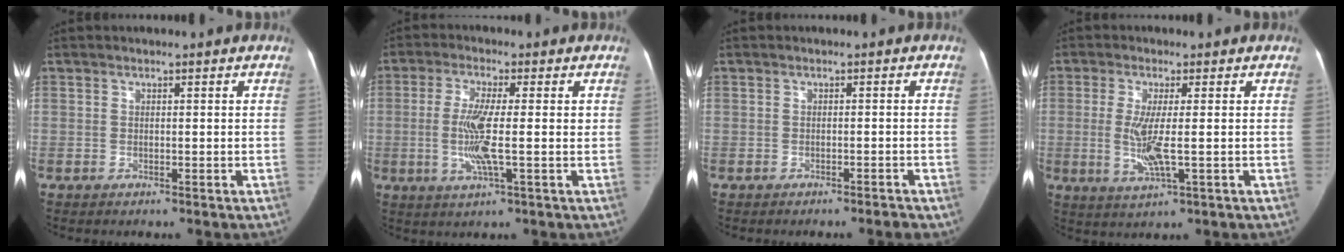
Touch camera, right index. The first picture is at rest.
{"total": 7.6, "force": [-0.5, 1.4, 7.4], "torque": [-0.151, 0.001, -0.010]}
{"total": 1.9, "force": [-1.5, 0.5, 1.1], "torque": [-0.016, 0.003, -0.018]}
{"total": 6.2, "force": [-0.5, 0.9, 6.1], "torque": [-0.129, -0.012, -0.009]}